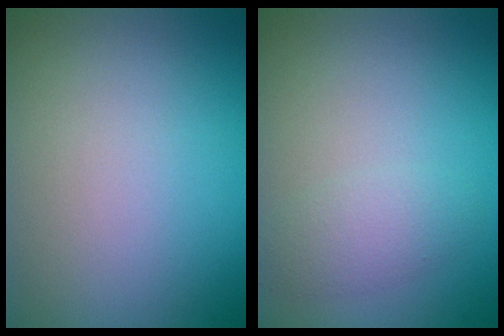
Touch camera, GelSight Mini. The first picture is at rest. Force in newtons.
{"total": 2.0, "press": 2.0, "slide": 0.1}